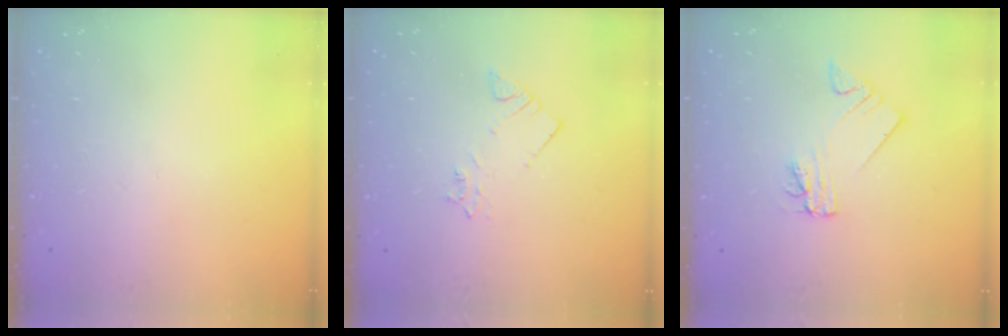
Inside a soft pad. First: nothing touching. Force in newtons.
{"total": 2.7, "press": 2.7, "slide": 0.3}
{"total": 2.2, "press": 2.2, "slide": 0.1}